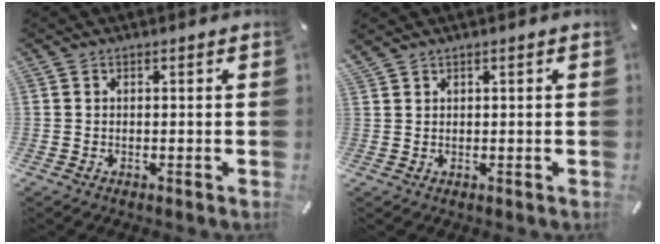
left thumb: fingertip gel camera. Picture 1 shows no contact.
{"total": 0.8, "force": [0.8, 0.1, 0.3], "torque": [-0.006, -0.002, 0.014]}